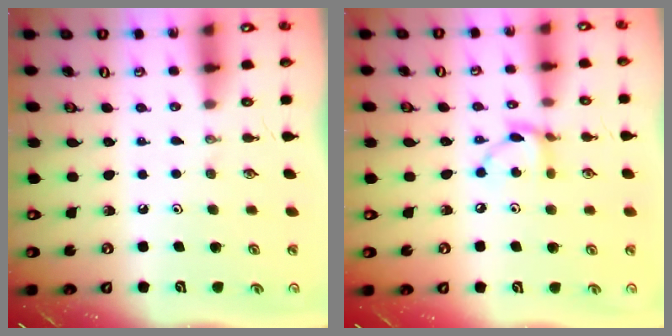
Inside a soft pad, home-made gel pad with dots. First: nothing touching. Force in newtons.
{"total": 8.1, "press": 8.0, "slide": 0.2}